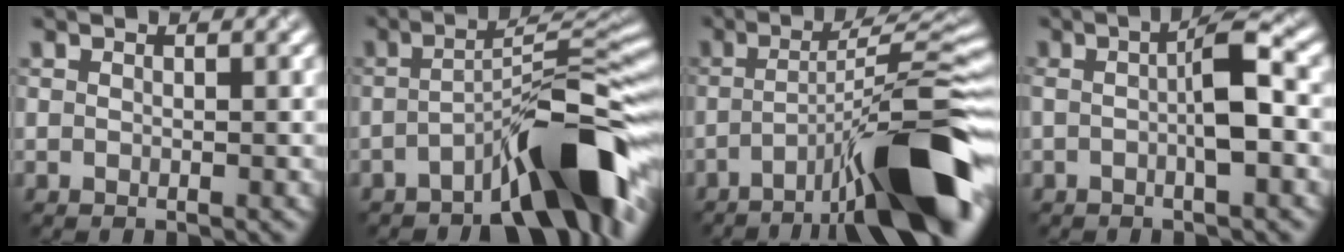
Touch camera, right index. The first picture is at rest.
{"total": 9.8, "force": [-6.0, 1.9, 7.4], "torque": [-0.101, 0.026, -0.089]}
{"total": 13.0, "force": [-6.5, 2.2, 11.1], "torque": [-0.161, 0.019, -0.086]}
{"total": 3.3, "force": [-0.4, 0.3, 3.2], "torque": [-0.059, 0.015, -0.001]}